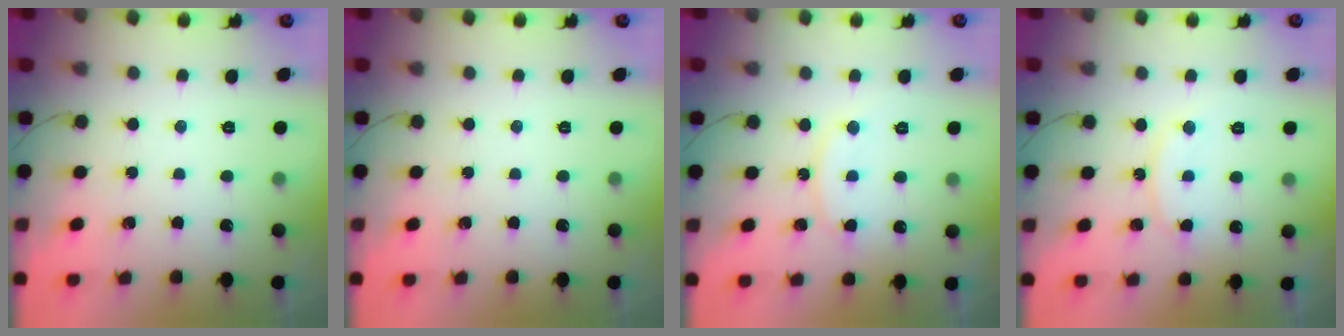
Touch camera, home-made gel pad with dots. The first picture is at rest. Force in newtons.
{"total": 0.0}
{"total": 9.6, "press": 9.6, "slide": 0.6}
{"total": 9.6, "press": 9.6, "slide": 0.6}